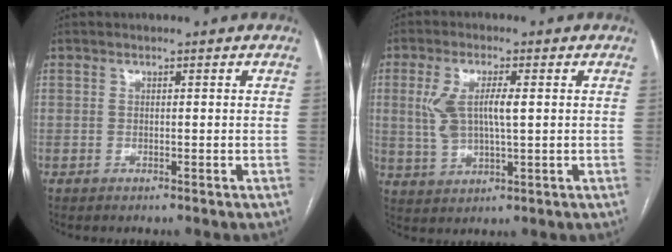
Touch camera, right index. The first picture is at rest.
{"total": 7.5, "force": [1.2, 2.4, 7.0], "torque": [-0.151, 0.009, 0.029]}